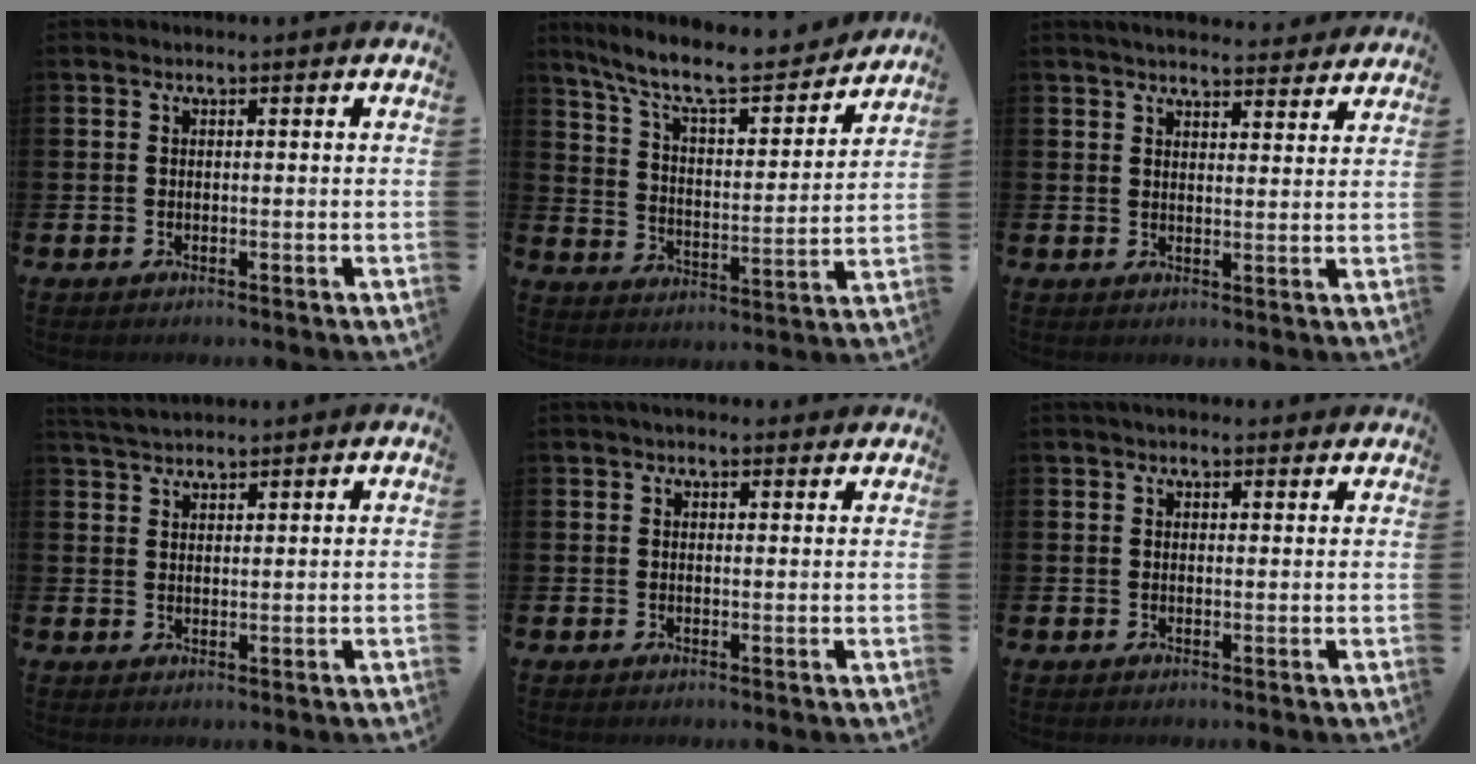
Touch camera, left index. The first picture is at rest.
{"total": 10.0, "force": [8.8, 2.0, 4.4], "torque": [-0.115, -0.058, 0.148]}
{"total": 4.2, "force": [4.1, 0.5, 0.7], "torque": [-0.017, -0.021, 0.075]}
{"total": 3.4, "force": [3.3, 0.5, 0.5], "torque": [-0.014, -0.011, 0.061]}
{"total": 1.8, "force": [1.7, 0.6, 0.4], "torque": [0.002, -0.003, 0.028]}
{"total": 1.9, "force": [1.8, 0.6, 0.3], "torque": [0.002, -0.005, 0.030]}